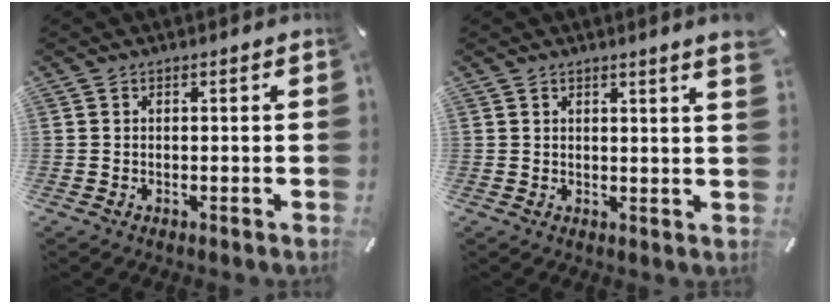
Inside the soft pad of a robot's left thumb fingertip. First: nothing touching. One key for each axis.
{"total": 2.5, "fx": 1.8, "fy": -0.1, "fz": 1.7, "tx": -0.035, "ty": -0.003, "tz": 0.033}